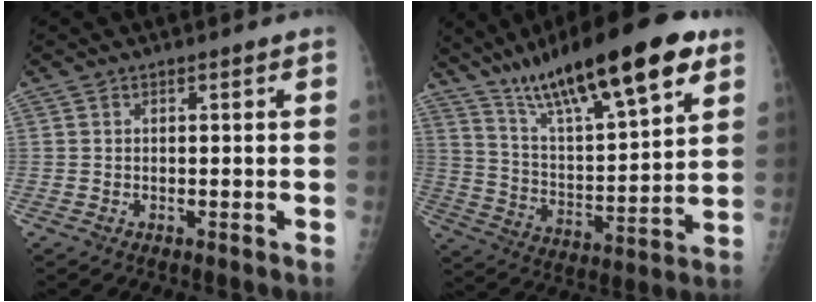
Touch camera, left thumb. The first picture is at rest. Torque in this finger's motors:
{"motor_torque": [1.30, 0.79, 1.59, -1.18, 0.14]}